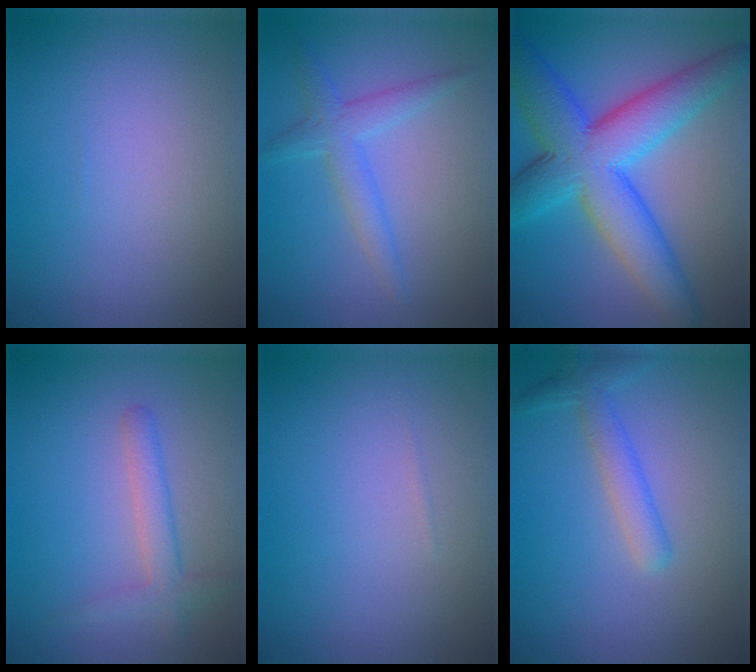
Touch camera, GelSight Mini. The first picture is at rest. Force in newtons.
{"total": 2.7, "press": 2.7, "slide": 0.0}
{"total": 10.1, "press": 10.1, "slide": 0.4}
{"total": 1.8, "press": 1.8, "slide": 0.2}
{"total": 0.0}
{"total": 2.6, "press": 2.6, "slide": 0.1}